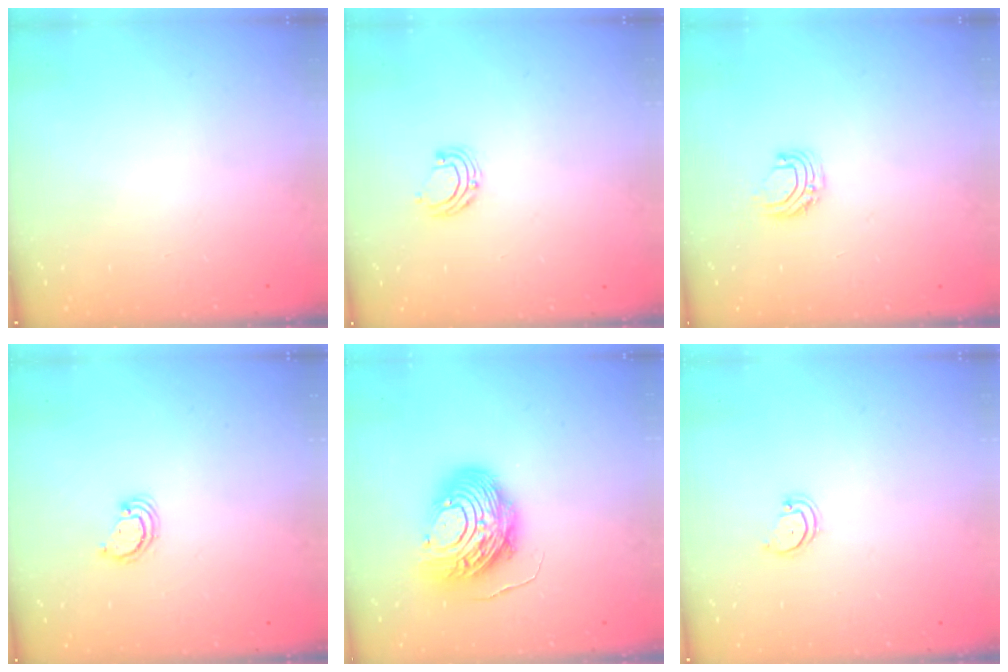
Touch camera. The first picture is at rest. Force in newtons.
{"total": 6.6, "press": 6.5, "slide": 0.7}
{"total": 5.8, "press": 5.8, "slide": 0.6}
{"total": 2.6, "press": 2.6, "slide": 0.3}
{"total": 13.7, "press": 13.6, "slide": 1.4}
{"total": 2.6, "press": 2.6, "slide": 0.2}